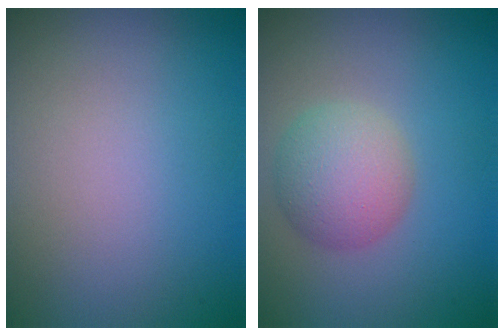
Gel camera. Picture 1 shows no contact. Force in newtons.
{"total": 4.1, "press": 4.1, "slide": 0.2}